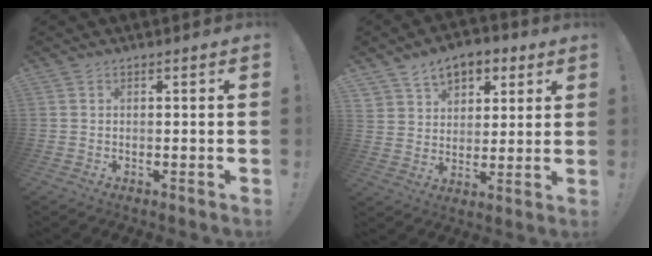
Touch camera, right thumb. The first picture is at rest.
{"total": 9.0, "force": [5.4, 6.7, 2.5], "torque": [-0.038, -0.033, 0.105]}